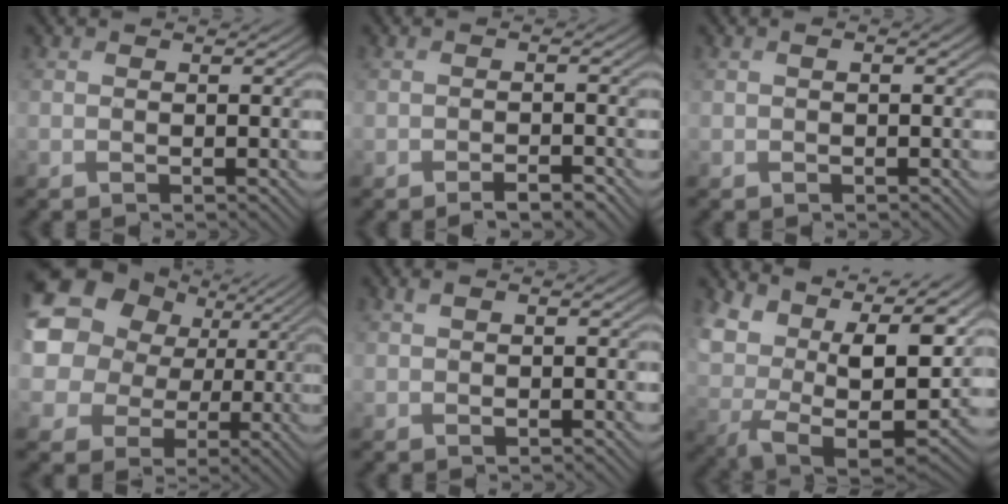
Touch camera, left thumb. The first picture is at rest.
{"total": 2.1, "force": [-1.5, 0.7, 1.3], "torque": [-0.019, 0.001, -0.026]}
{"total": 0.9, "force": [0.3, 0.3, 0.8], "torque": [-0.016, 0.006, 0.005]}
{"total": 17.1, "force": [6.2, 14.1, 7.3], "torque": [-0.252, 0.046, 0.107]}
{"total": 1.6, "force": [0.4, 0.8, 1.3], "torque": [-0.024, 0.004, 0.007]}
{"total": 16.3, "force": [6.6, 9.3, 11.6], "torque": [-0.247, -0.015, 0.136]}